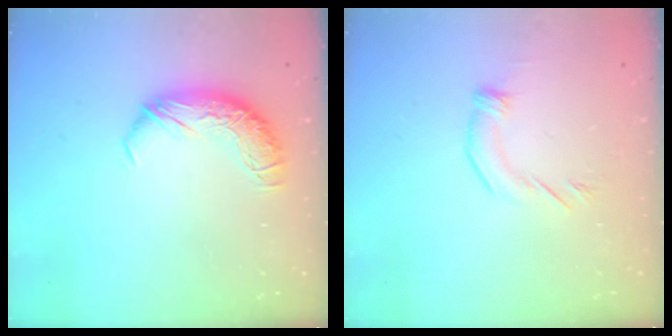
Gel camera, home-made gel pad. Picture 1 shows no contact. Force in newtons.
{"total": 4.8, "press": 4.7, "slide": 0.5}